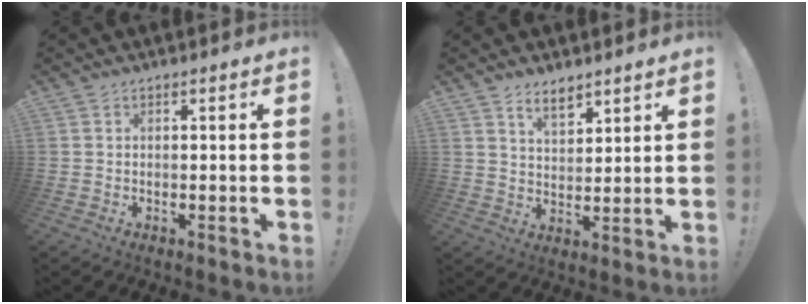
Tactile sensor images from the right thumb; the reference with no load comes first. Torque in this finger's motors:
{"motor_torque": [0.00, 0.01, 0.03, 0.02, 0.00]}